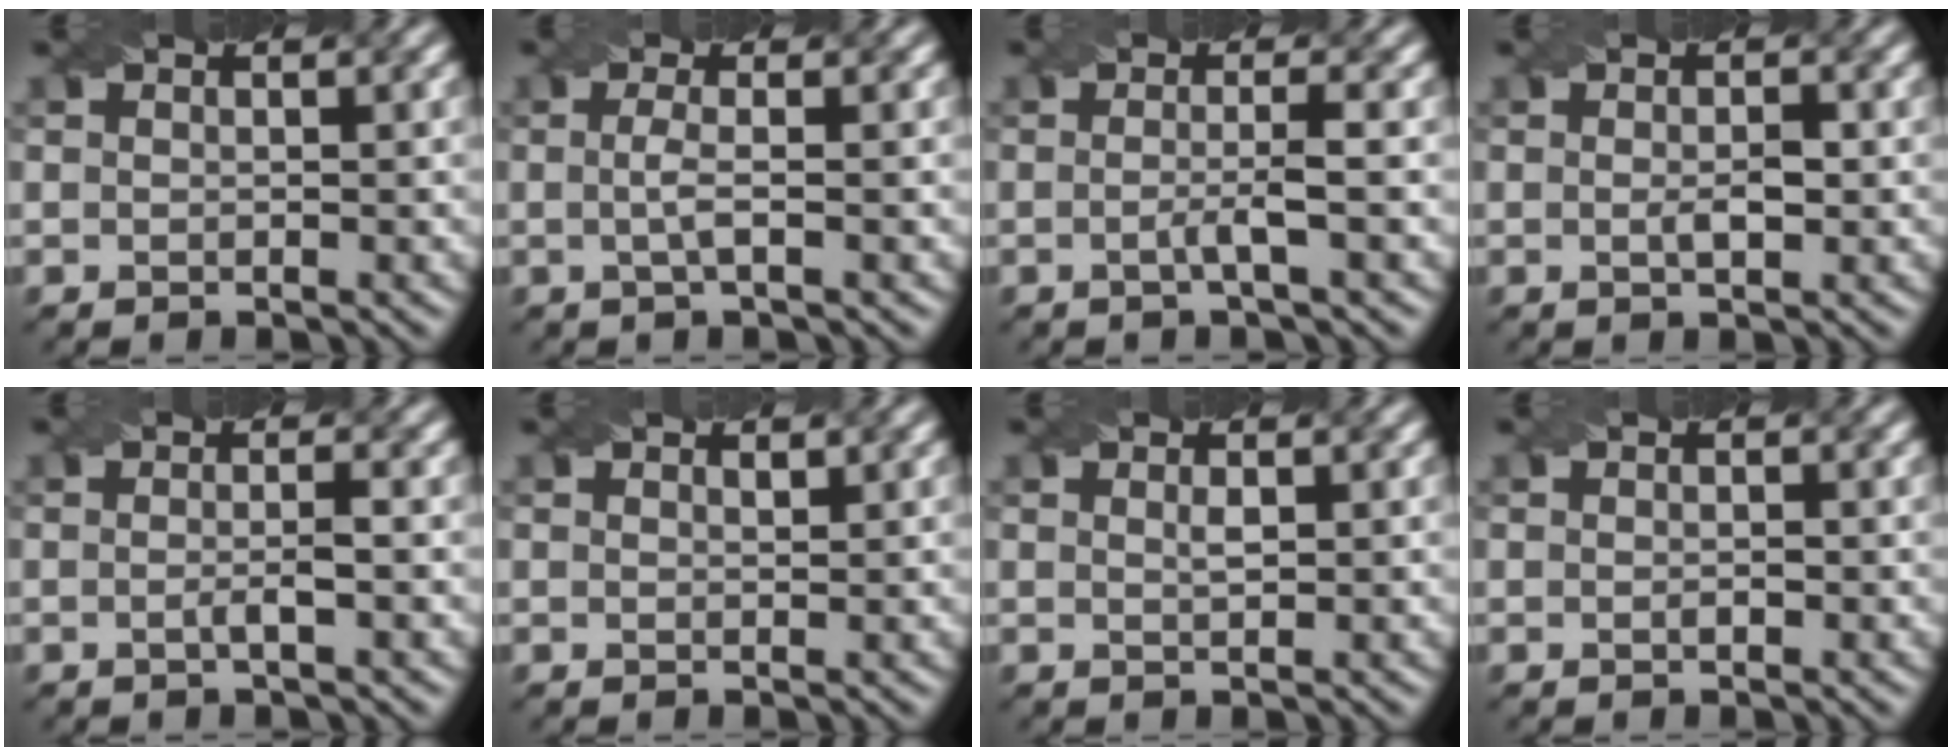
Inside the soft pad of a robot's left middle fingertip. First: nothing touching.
{"total": 1.9, "force": [-0.3, 0.5, 1.8], "torque": [-0.037, -0.001, -0.007]}
{"total": 2.3, "force": [-0.5, 0.3, 2.2], "torque": [-0.042, -0.006, -0.012]}
{"total": 1.7, "force": [-0.2, 0.4, 1.7], "torque": [-0.032, -0.001, -0.003]}
{"total": 1.8, "force": [-0.4, 0.3, 1.7], "torque": [-0.031, -0.005, -0.009]}
{"total": 0.5, "force": [0.4, 0.2, 0.2], "torque": [-0.006, -0.004, 0.009]}
{"total": 0.8, "force": [0.2, 0.2, 0.7], "torque": [-0.015, 0.001, 0.006]}
{"total": 0.6, "force": [-0.3, 0.2, 0.5], "torque": [-0.013, -0.001, -0.003]}